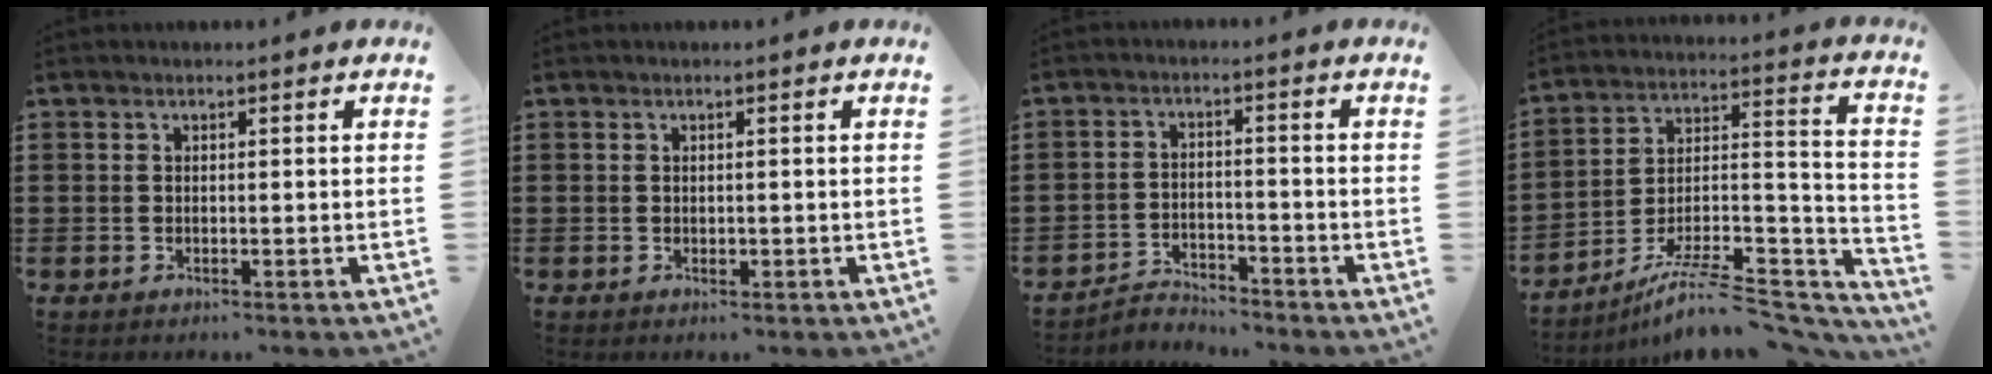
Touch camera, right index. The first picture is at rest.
{"total": 0.5, "force": [-0.1, 0.4, 0.4], "torque": [-0.007, 0.001, -0.001]}
{"total": 3.1, "force": [-3.0, 0.6, 0.1], "torque": [-0.011, 0.004, -0.065]}
{"total": 9.2, "force": [-7.3, 2.2, 5.2], "torque": [-0.084, 0.012, -0.141]}